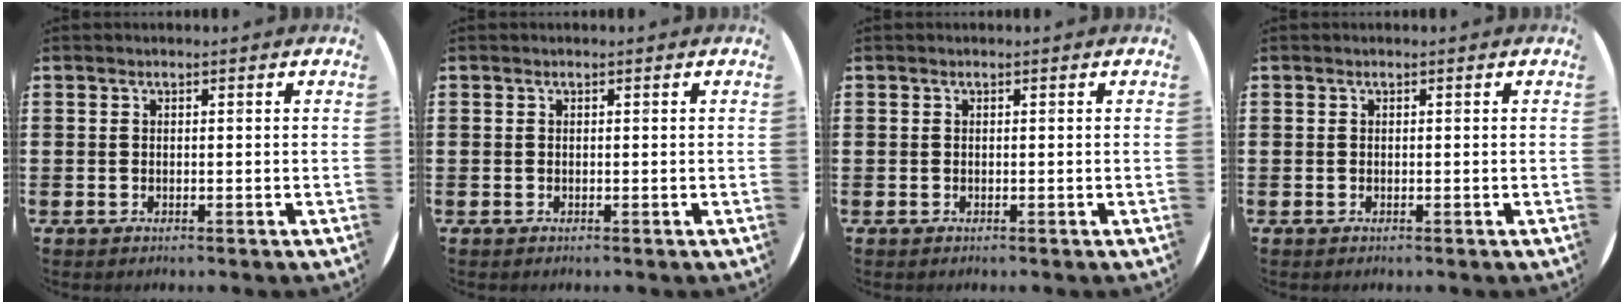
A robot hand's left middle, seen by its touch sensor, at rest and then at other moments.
{"total": 0.0}
{"total": 0.0}
{"total": 0.0}